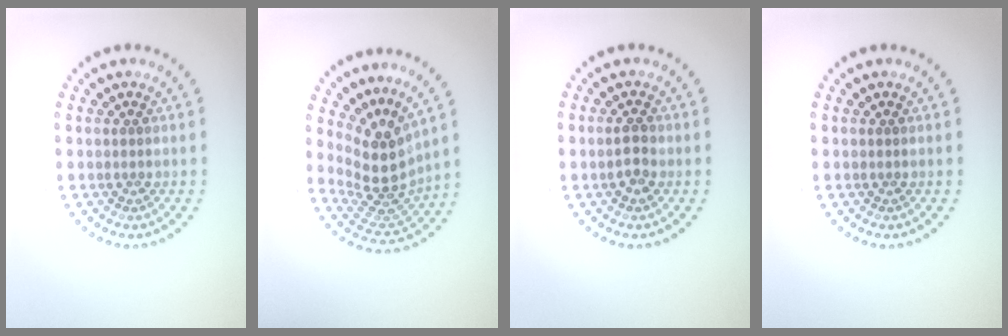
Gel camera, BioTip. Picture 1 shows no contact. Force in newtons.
{"total": 4.6, "press": 3.4, "slide": 3.0}
{"total": 1.8, "press": 1.8, "slide": 0.2}
{"total": 0.0}